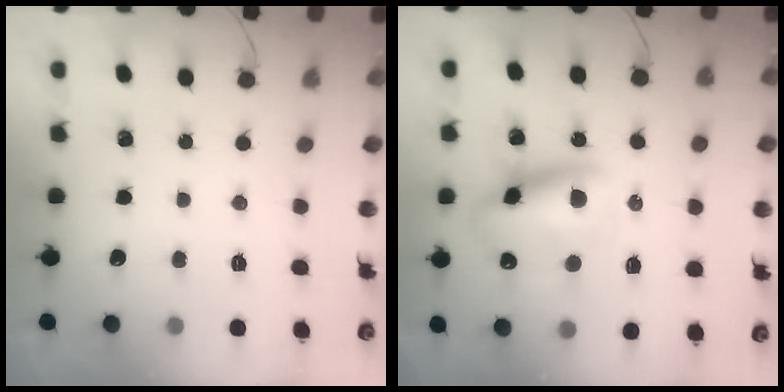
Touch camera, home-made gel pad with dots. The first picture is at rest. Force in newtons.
{"total": 12.7, "press": 12.2, "slide": 3.4}